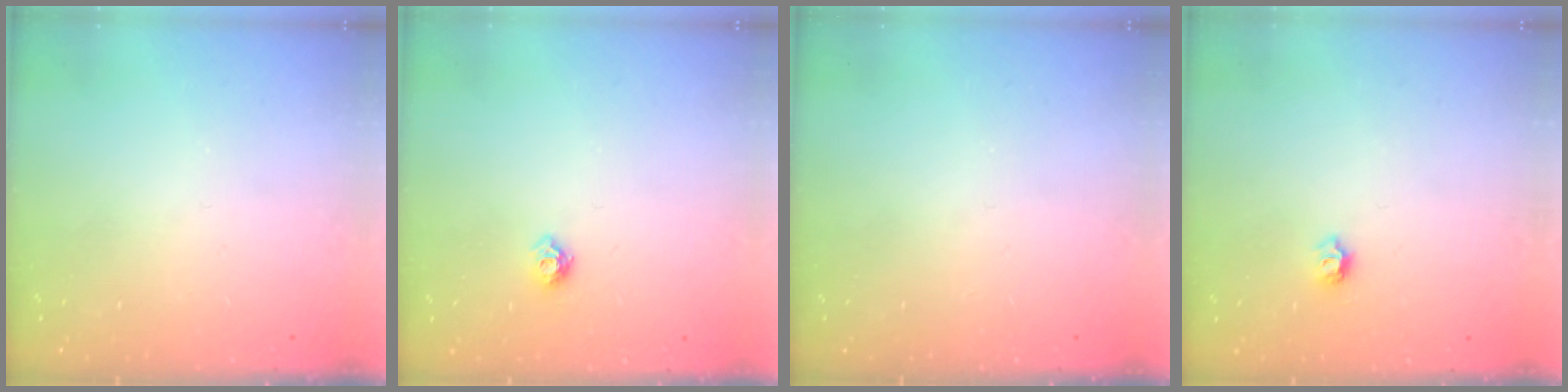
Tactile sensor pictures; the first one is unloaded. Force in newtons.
{"total": 6.1, "press": 6.0, "slide": 0.9}
{"total": 0.0}
{"total": 5.5, "press": 5.5, "slide": 0.5}